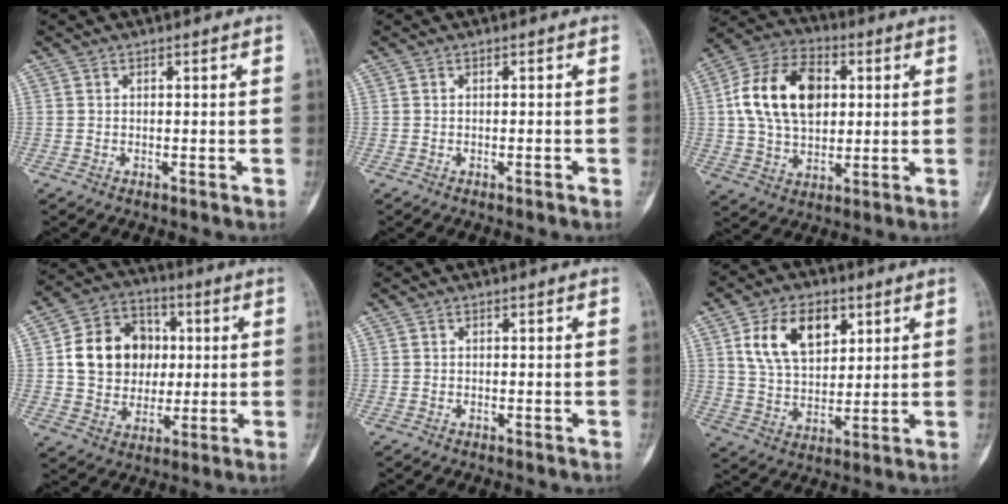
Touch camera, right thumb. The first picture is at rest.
{"total": 0.6, "force": [-0.3, 0.1, 0.5], "torque": [-0.013, 0.002, -0.002]}
{"total": 16.8, "force": [2.9, 11.1, 12.2], "torque": [-0.198, 0.011, 0.048]}
{"total": 14.9, "force": [1.9, 12.5, 7.9], "torque": [-0.098, 0.012, 0.035]}
{"total": 0.0}
{"total": 12.9, "force": [5.2, 7.9, 8.7], "torque": [-0.130, -0.014, 0.101]}